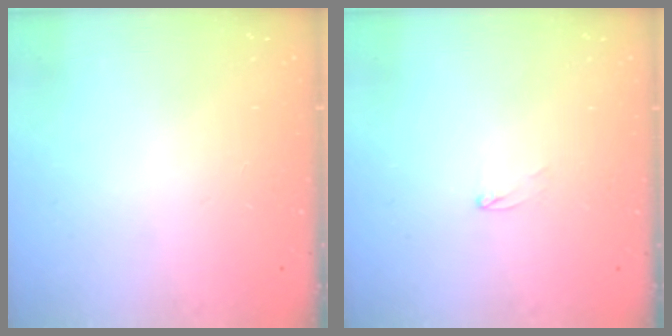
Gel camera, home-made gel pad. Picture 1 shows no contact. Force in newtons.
{"total": 2.2, "press": 2.2, "slide": 0.2}